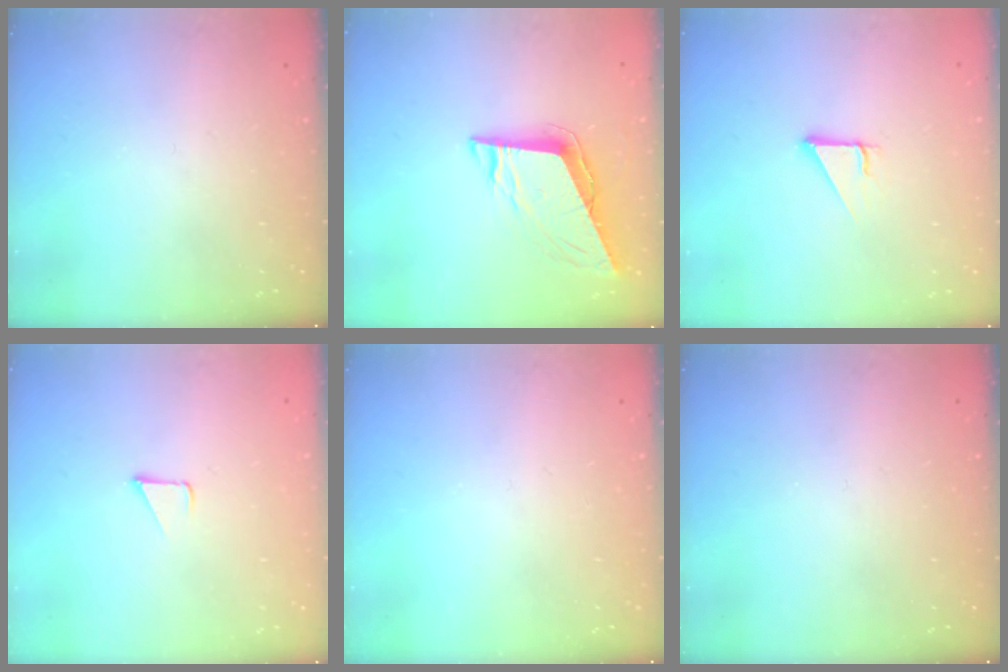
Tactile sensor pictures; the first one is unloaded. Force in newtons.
{"total": 9.0, "press": 8.7, "slide": 2.5}
{"total": 2.9, "press": 2.8, "slide": 0.2}
{"total": 1.7, "press": 1.7, "slide": 0.1}
{"total": 0.0}
{"total": 0.0}